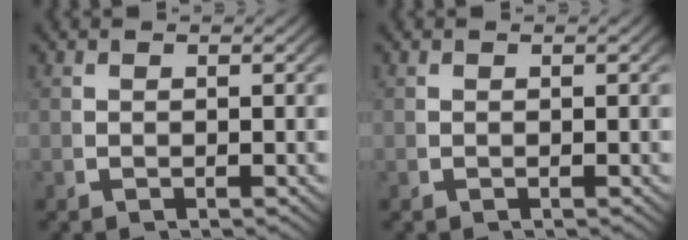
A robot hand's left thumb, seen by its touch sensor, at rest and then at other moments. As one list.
[{"total": 0.0}]